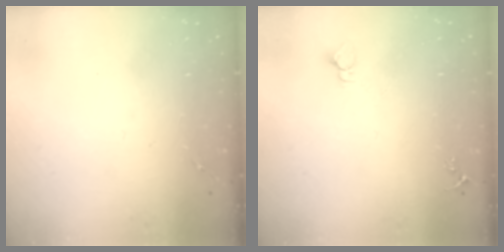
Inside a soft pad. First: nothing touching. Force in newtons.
{"total": 2.7, "press": 2.7, "slide": 0.1}